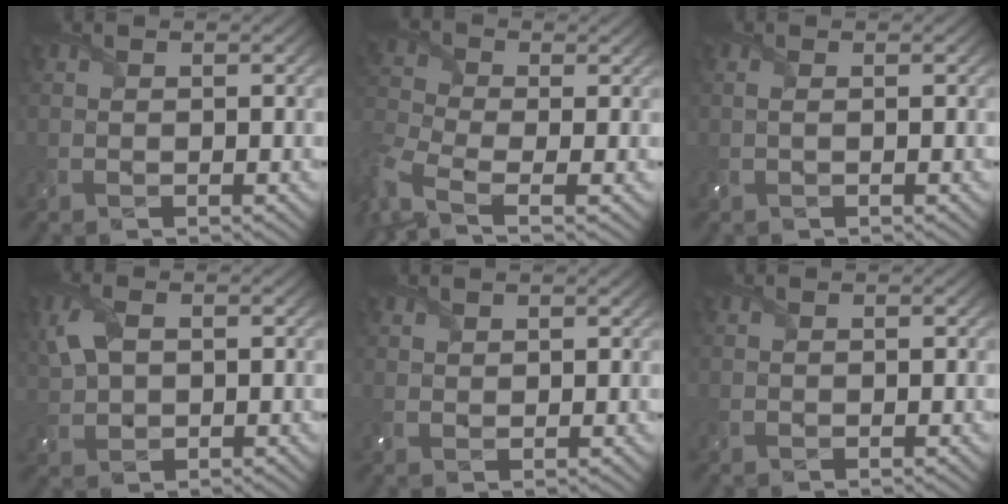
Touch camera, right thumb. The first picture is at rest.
{"total": 7.3, "force": [-4.1, 3.2, 5.2], "torque": [-0.134, -0.023, -0.096]}
{"total": 0.7, "force": [0.1, 0.1, 0.7], "torque": [-0.020, 0.002, 0.000]}
{"total": 5.2, "force": [1.5, 3.2, 3.8], "torque": [-0.102, 0.008, 0.026]}
{"total": 1.2, "force": [1.0, 0.6, 0.3], "torque": [-0.014, 0.002, 0.025]}
{"total": 0.0}